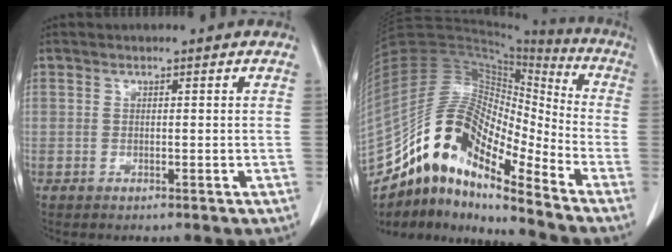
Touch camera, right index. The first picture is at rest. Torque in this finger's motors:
{"motor_torque": [1.04, -1.10, 0.78, 0.16]}